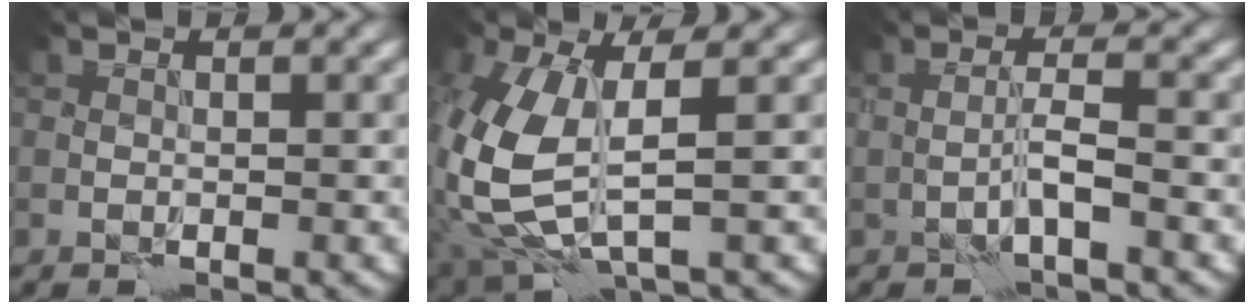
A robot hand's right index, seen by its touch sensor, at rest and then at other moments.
{"total": 9.0, "force": [0.0, 4.4, 7.8], "torque": [-0.216, -0.025, 0.007]}
{"total": 1.8, "force": [-0.4, -0.1, 1.7], "torque": [-0.030, 0.006, -0.011]}